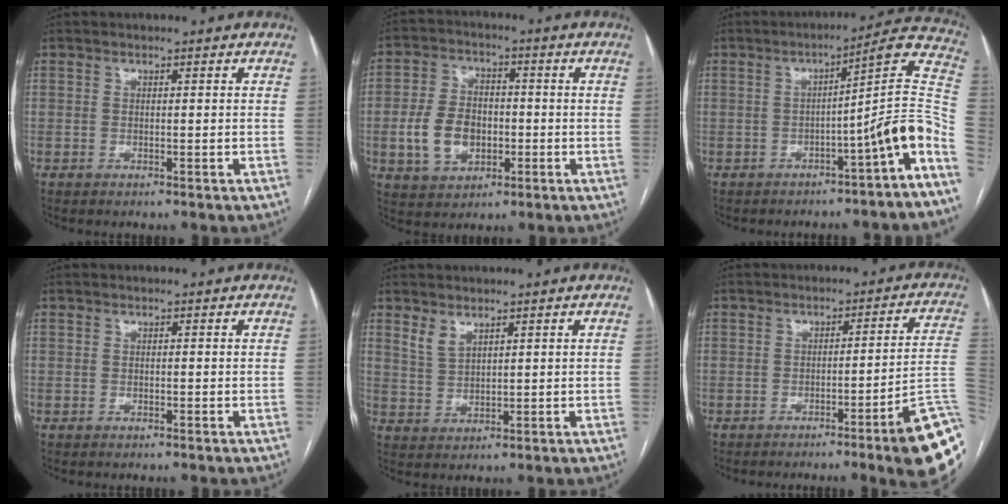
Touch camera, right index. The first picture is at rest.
{"total": 9.0, "force": [-1.7, 6.3, 6.2], "torque": [-0.133, 0.016, -0.023]}
{"total": 11.7, "force": [-5.2, -1.6, 10.3], "torque": [-0.110, 0.039, -0.080]}
{"total": 0.0}
{"total": 3.1, "force": [2.4, 1.3, 1.5], "torque": [-0.036, -0.001, 0.058]}
{"total": 13.6, "force": [-6.3, -0.1, 12.1], "torque": [-0.067, 0.020, -0.082]}